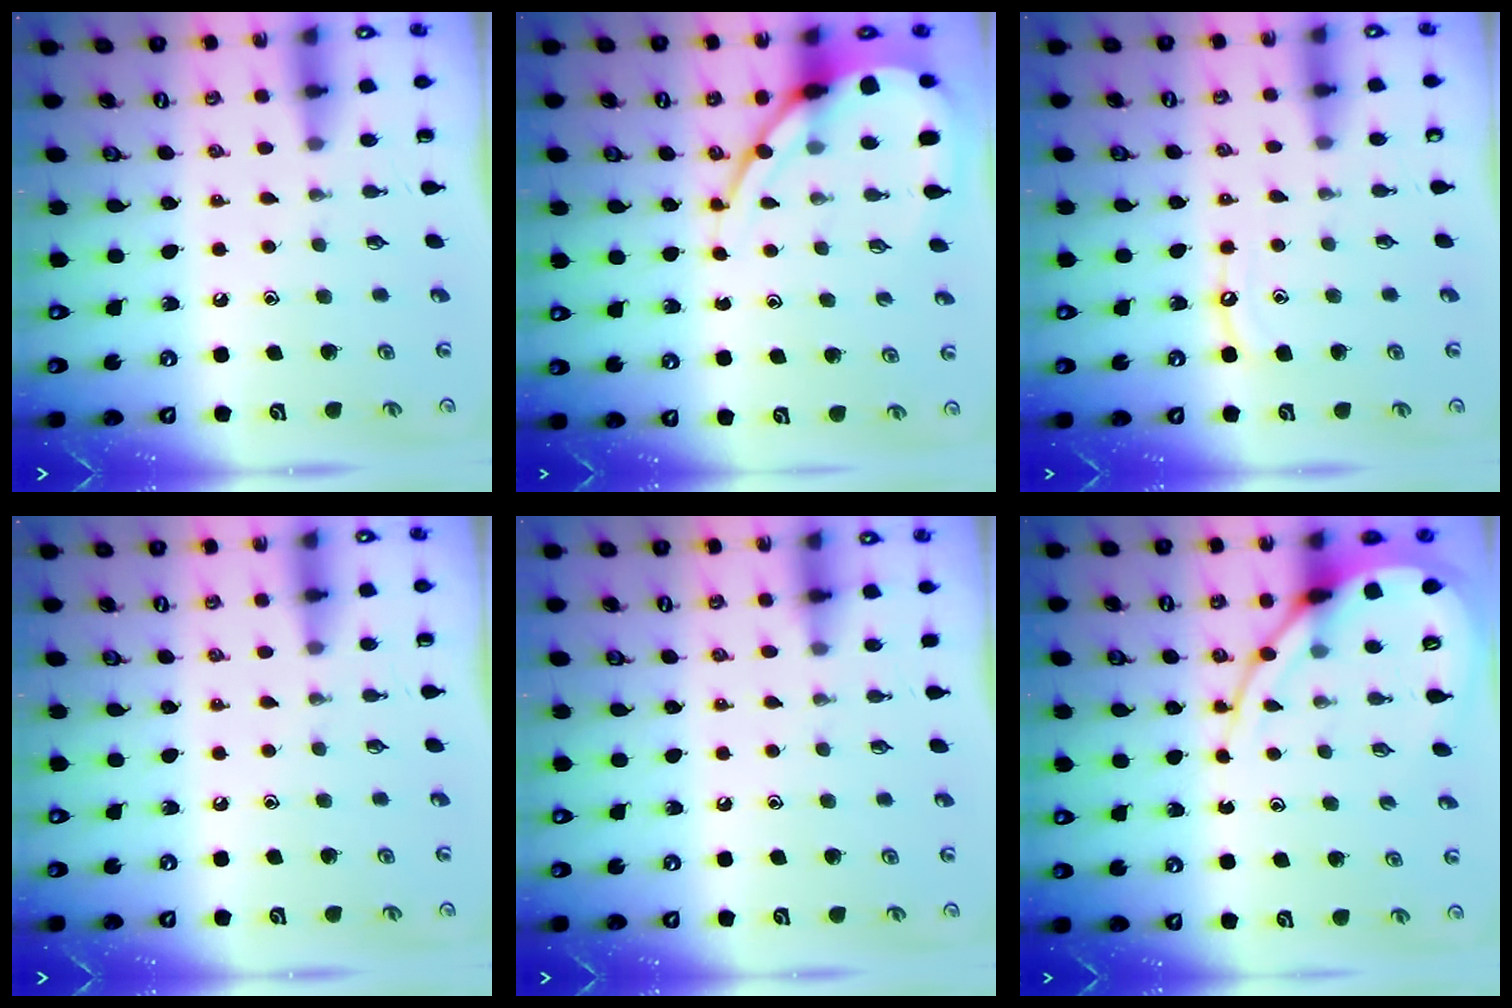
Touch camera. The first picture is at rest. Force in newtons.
{"total": 12.2, "press": 12.1, "slide": 1.5}
{"total": 5.2, "press": 5.2, "slide": 0.5}
{"total": 0.0}
{"total": 5.2, "press": 5.1, "slide": 0.7}
{"total": 11.2, "press": 11.2, "slide": 1.1}